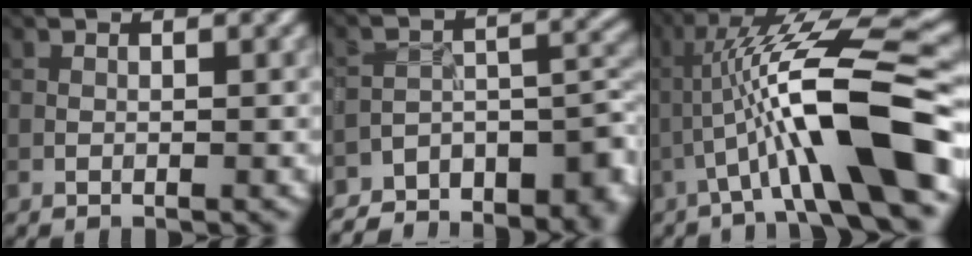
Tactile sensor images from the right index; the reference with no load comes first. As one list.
[{"total": 9.8, "force": [-8.3, 4.1, 3.2], "torque": [-0.040, 0.003, -0.119]}, {"total": 11.7, "force": [-2.1, 1.8, 11.3], "torque": [-0.184, 0.030, -0.036]}]